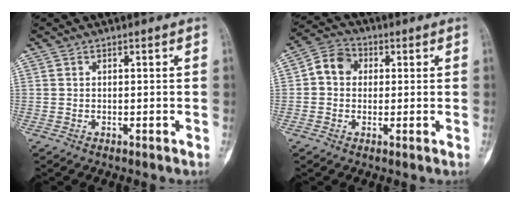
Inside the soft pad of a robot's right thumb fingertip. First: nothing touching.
{"total": 6.2, "force": [0.7, 5.2, 3.2], "torque": [-0.039, 0.016, 0.001]}